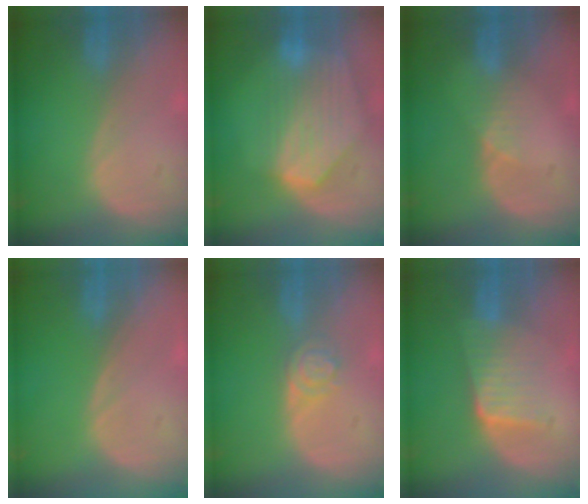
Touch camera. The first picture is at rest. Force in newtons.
{"total": 9.2, "press": 8.0, "slide": 4.5}
{"total": 2.3, "press": 1.8, "slide": 1.4}
{"total": 0.0}
{"total": 4.0, "press": 3.4, "slide": 2.2}
{"total": 6.7, "press": 6.0, "slide": 3.1}